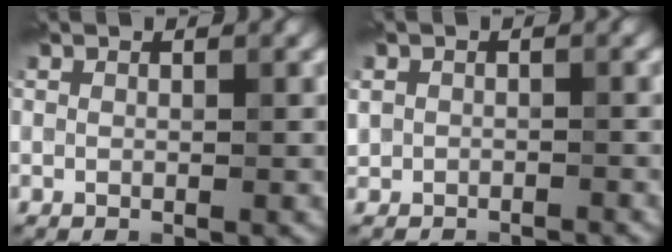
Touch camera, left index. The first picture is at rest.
{"total": 1.9, "force": [-1.3, 1.3, -0.4], "torque": [0.022, 0.006, -0.023]}